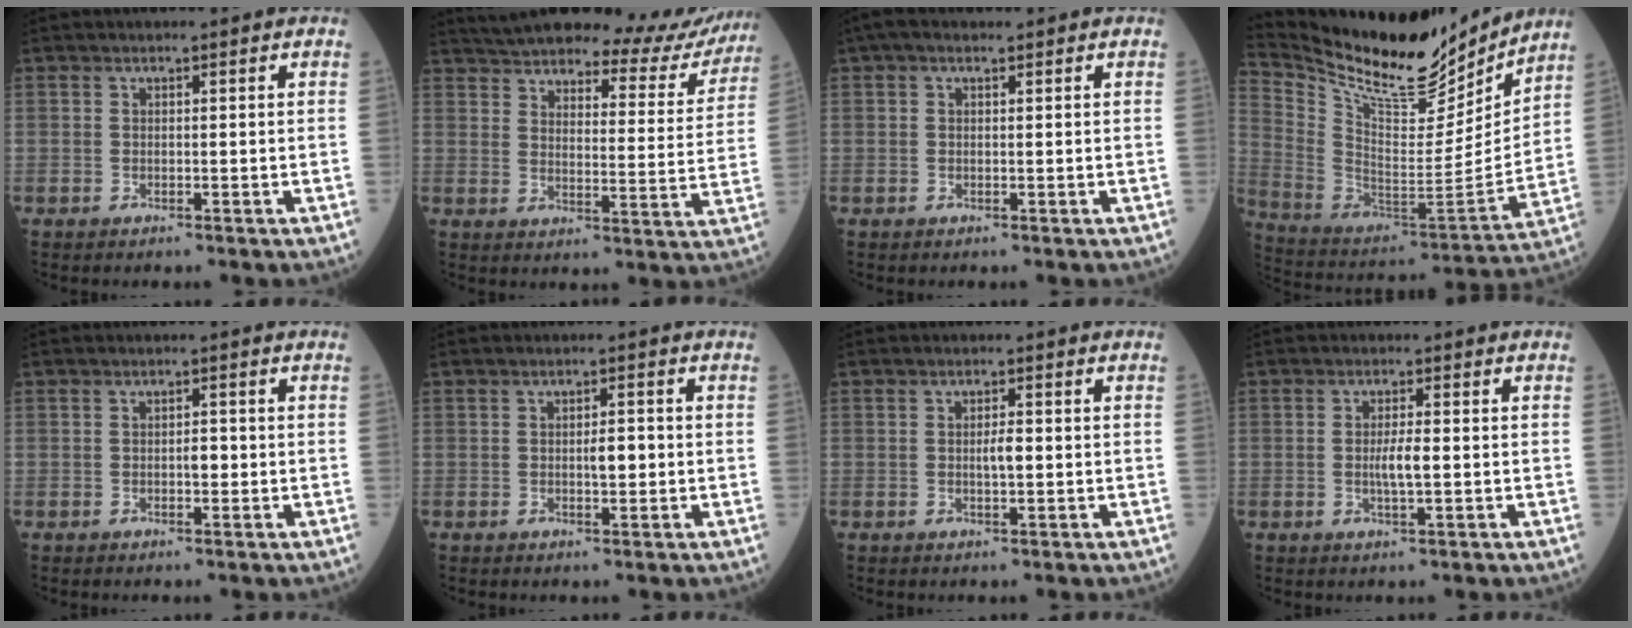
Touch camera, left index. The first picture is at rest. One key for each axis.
{"total": 21.9, "fx": 20.5, "fy": 4.3, "fz": 6.5, "tx": -0.088, "ty": -0.054, "tz": 0.250}
{"total": 2.4, "fx": 1.4, "fy": 1.1, "fz": 1.6, "tx": -0.034, "ty": 0.022, "tz": 0.022}
{"total": 20.5, "fx": 18.5, "fy": 4.6, "fz": 7.6, "tx": -0.152, "ty": -0.039, "tz": 0.310}
{"total": 1.6, "fx": -0.5, "fy": 0.6, "fz": 1.4, "tx": -0.017, "ty": 0.000, "tz": -0.010}
{"total": 2.5, "fx": -0.4, "fy": 0.8, "fz": 2.3, "tx": -0.035, "ty": 0.000, "tz": -0.008}
{"total": 2.1, "fx": -0.3, "fy": 0.5, "fz": 2.0, "tx": -0.035, "ty": -0.001, "tz": -0.006}
{"total": 3.1, "fx": -0.5, "fy": 0.4, "fz": 3.1, "tx": -0.059, "ty": -0.005, "tz": -0.010}